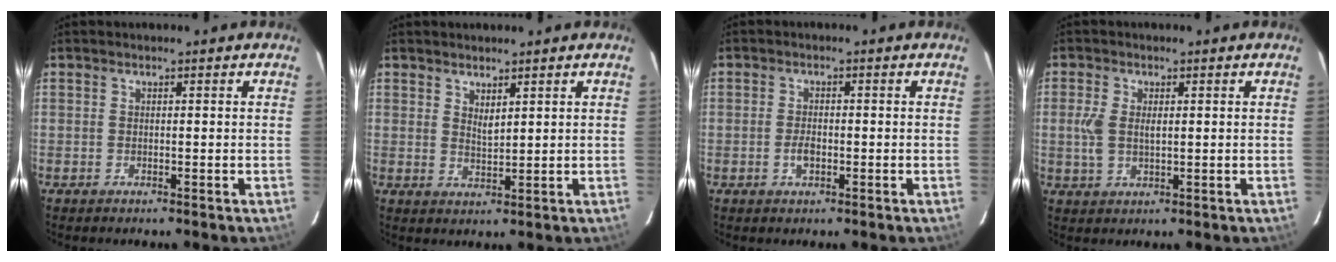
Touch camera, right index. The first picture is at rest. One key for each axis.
{"total": 2.5, "fx": 1.8, "fy": 0.7, "fz": 1.6, "tx": -0.026, "ty": -0.005, "tz": 0.031}
{"total": 2.4, "fx": -0.8, "fy": 1.3, "fz": 1.8, "tx": -0.035, "ty": 0.001, "tz": -0.014}
{"total": 4.7, "fx": 0.3, "fy": 2.7, "fz": 3.9, "tx": -0.083, "ty": 0.001, "tz": 0.005}